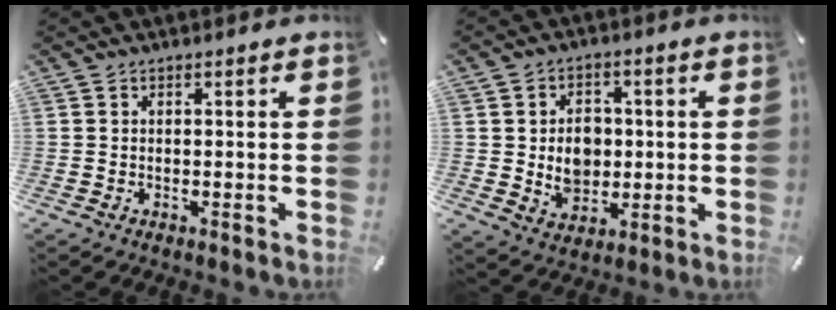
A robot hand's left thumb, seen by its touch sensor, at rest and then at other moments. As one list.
[{"total": 8.5, "force": [0.5, 7.1, 4.6], "torque": [-0.062, 0.003, 0.008]}]